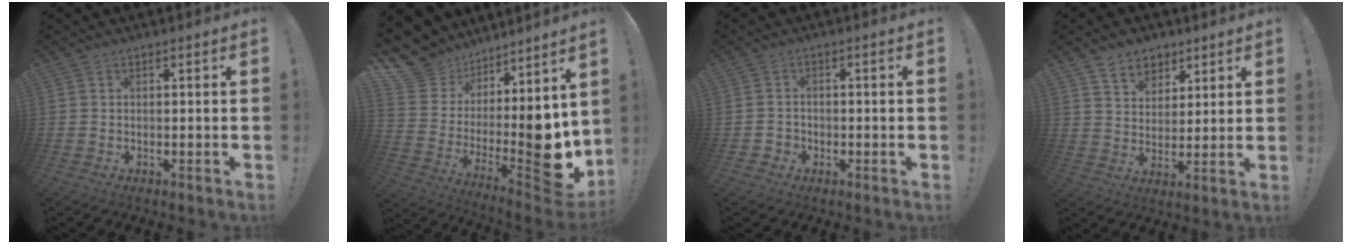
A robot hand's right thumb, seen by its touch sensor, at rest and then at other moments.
{"total": 11.5, "force": [3.3, 8.3, 7.3], "torque": [-0.090, -0.061, 0.077]}
{"total": 2.3, "force": [-0.9, 2.0, 0.7], "torque": [-0.008, 0.002, -0.017]}
{"total": 8.2, "force": [5.5, 5.8, 1.7], "torque": [-0.018, -0.040, 0.106]}